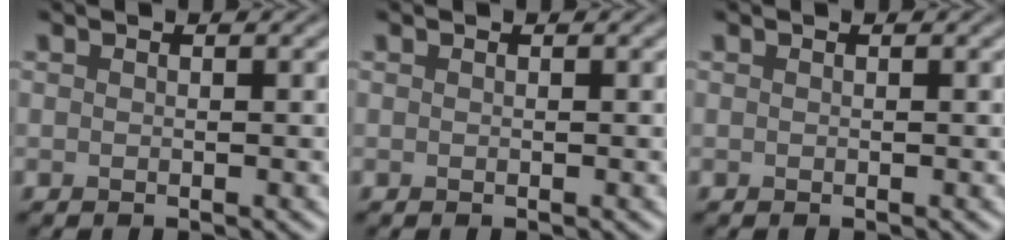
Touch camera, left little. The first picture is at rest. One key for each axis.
{"total": 0.0}
{"total": 0.0}